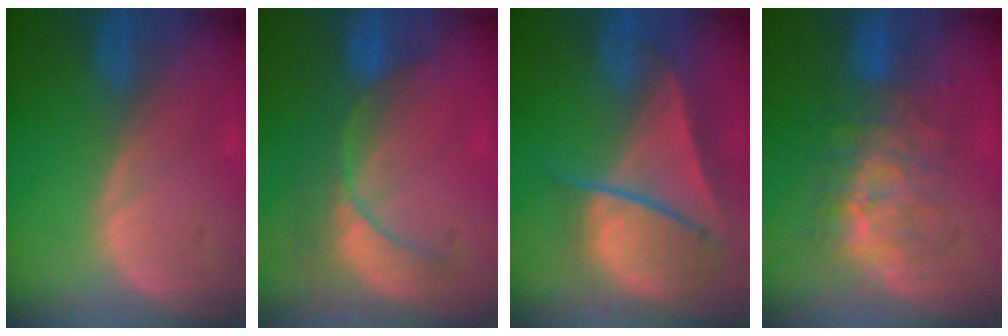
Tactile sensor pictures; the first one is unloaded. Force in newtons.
{"total": 9.1, "press": 7.8, "slide": 4.7}
{"total": 9.2, "press": 8.0, "slide": 4.6}
{"total": 8.2, "press": 8.0, "slide": 1.8}